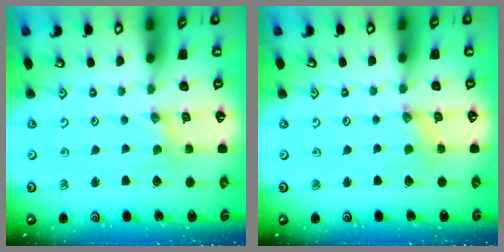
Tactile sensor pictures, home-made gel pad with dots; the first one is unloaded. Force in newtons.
{"total": 1.2, "press": 1.1, "slide": 0.3}